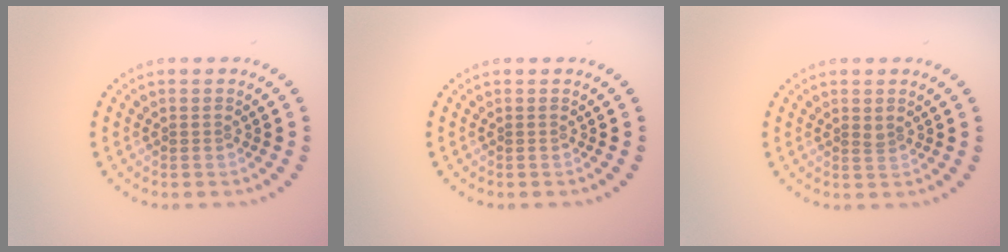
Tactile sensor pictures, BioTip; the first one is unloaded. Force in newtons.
{"total": 0.0}
{"total": 0.8, "press": 0.6, "slide": 0.5}